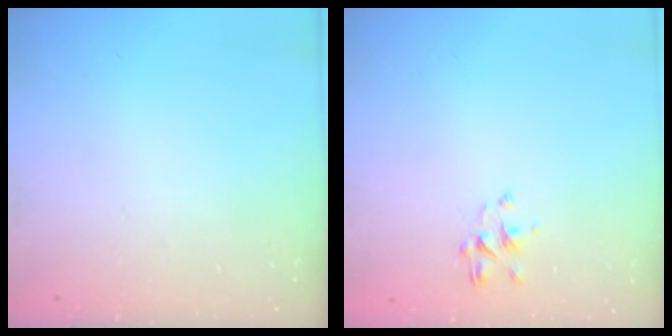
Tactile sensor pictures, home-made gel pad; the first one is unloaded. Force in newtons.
{"total": 1.8, "press": 1.7, "slide": 0.7}